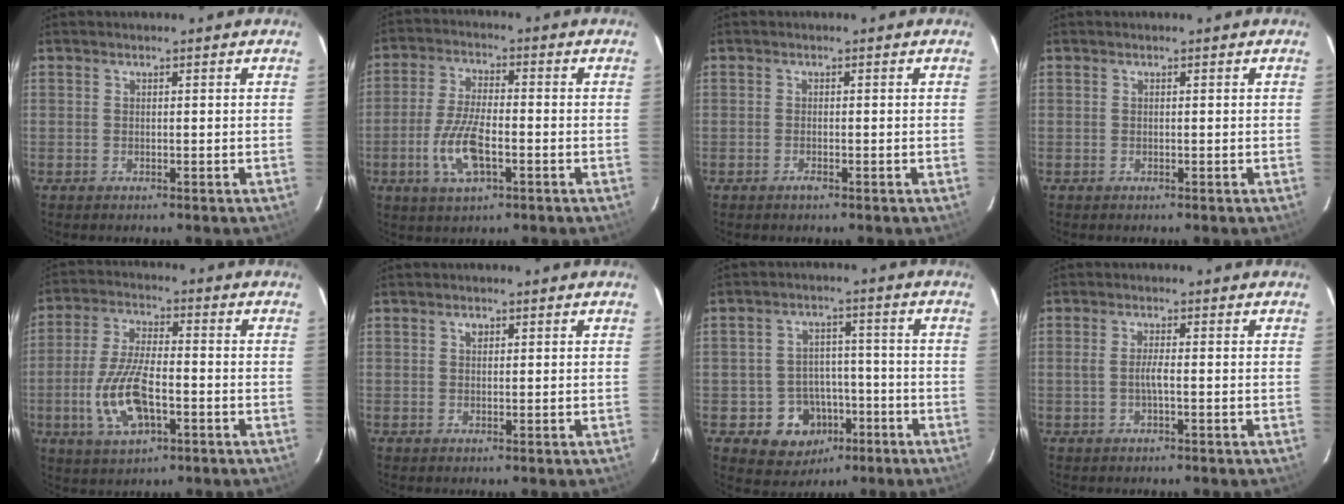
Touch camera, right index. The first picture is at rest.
{"total": 9.5, "force": [-3.2, 3.4, 8.3], "torque": [-0.176, -0.003, -0.061]}
{"total": 1.0, "force": [-0.7, 0.2, 0.6], "torque": [-0.014, 0.000, -0.012]}
{"total": 0.0}
{"total": 12.2, "force": [-3.7, 4.9, 10.5], "torque": [-0.223, -0.004, -0.067]}
{"total": 1.0, "force": [0.4, 0.7, 0.5], "torque": [-0.008, 0.004, 0.008]}
{"total": 9.2, "force": [-4.2, 7.7, 2.5], "torque": [-0.058, 0.028, -0.040]}
{"total": 2.1, "force": [-0.6, 0.0, 2.0], "torque": [-0.040, 0.001, -0.012]}